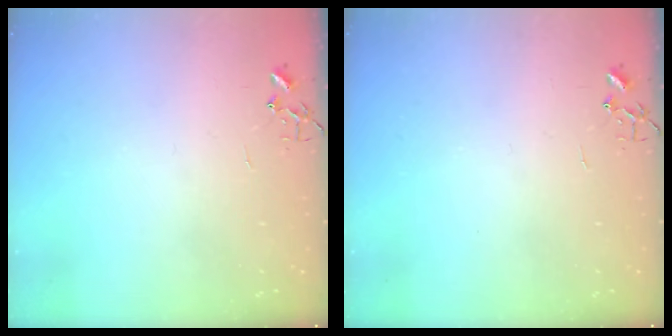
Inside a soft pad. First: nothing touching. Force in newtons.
{"total": 0.0}